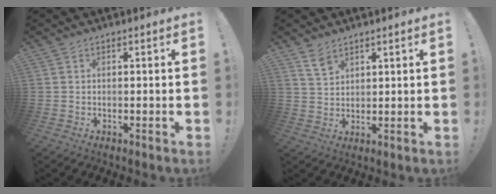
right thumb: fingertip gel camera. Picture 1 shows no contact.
{"total": 4.9, "force": [3.7, 2.5, 2.0], "torque": [-0.027, -0.024, 0.069]}